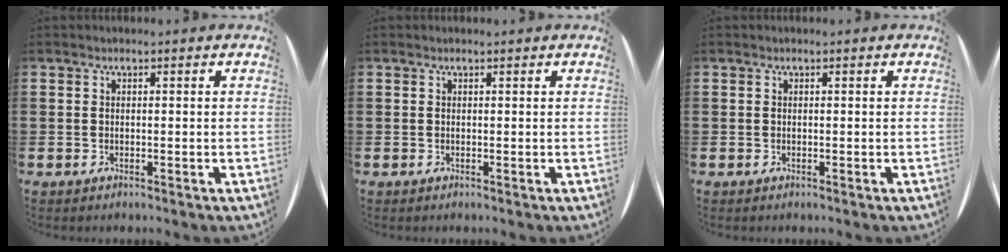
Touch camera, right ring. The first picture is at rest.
{"total": 0.0}
{"total": 0.0}